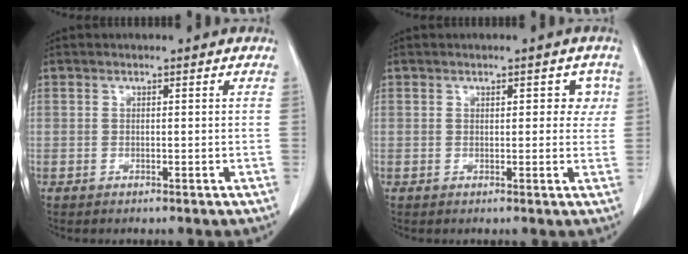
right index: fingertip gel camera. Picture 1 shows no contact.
{"total": 3.4, "force": [1.1, 1.8, 2.6], "torque": [-0.022, 0.010, 0.009]}